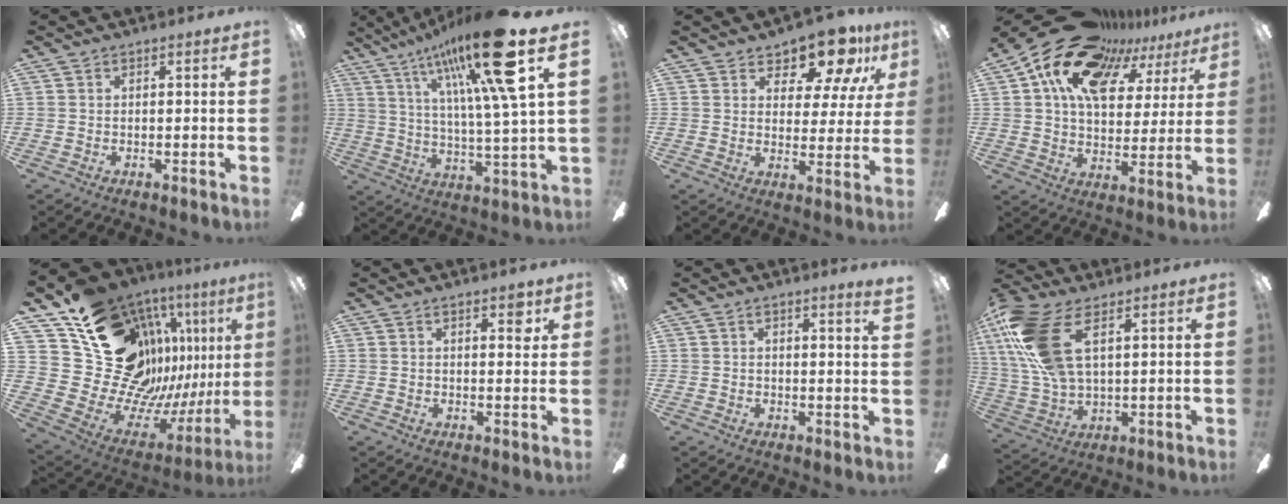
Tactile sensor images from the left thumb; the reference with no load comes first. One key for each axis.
{"total": 21.5, "fx": 12.7, "fy": 2.9, "fz": 17.1, "tx": -0.289, "ty": -0.059, "tz": 0.188}
{"total": 12.2, "fx": 9.4, "fy": 5.1, "fz": 5.9, "tx": -0.097, "ty": -0.061, "tz": 0.167}
{"total": 19.2, "fx": 12.5, "fy": 10.4, "fz": 10.3, "tx": -0.203, "ty": -0.062, "tz": 0.225}
{"total": 21.7, "fx": 11.3, "fy": 14.6, "fz": 11.6, "tx": -0.176, "ty": -0.124, "tz": 0.258}
{"total": 3.1, "fx": 1.8, "fy": 1.4, "fz": 2.1, "tx": -0.014, "ty": -0.007, "tz": 0.023}
{"total": 1.9, "fx": 1.4, "fy": -0.2, "fz": 1.3, "tx": -0.018, "ty": -0.005, "tz": 0.022}
{"total": 18.5, "fx": 7.2, "fy": 8.9, "fz": 14.5, "tx": -0.322, "ty": -0.019, "tz": 0.128}